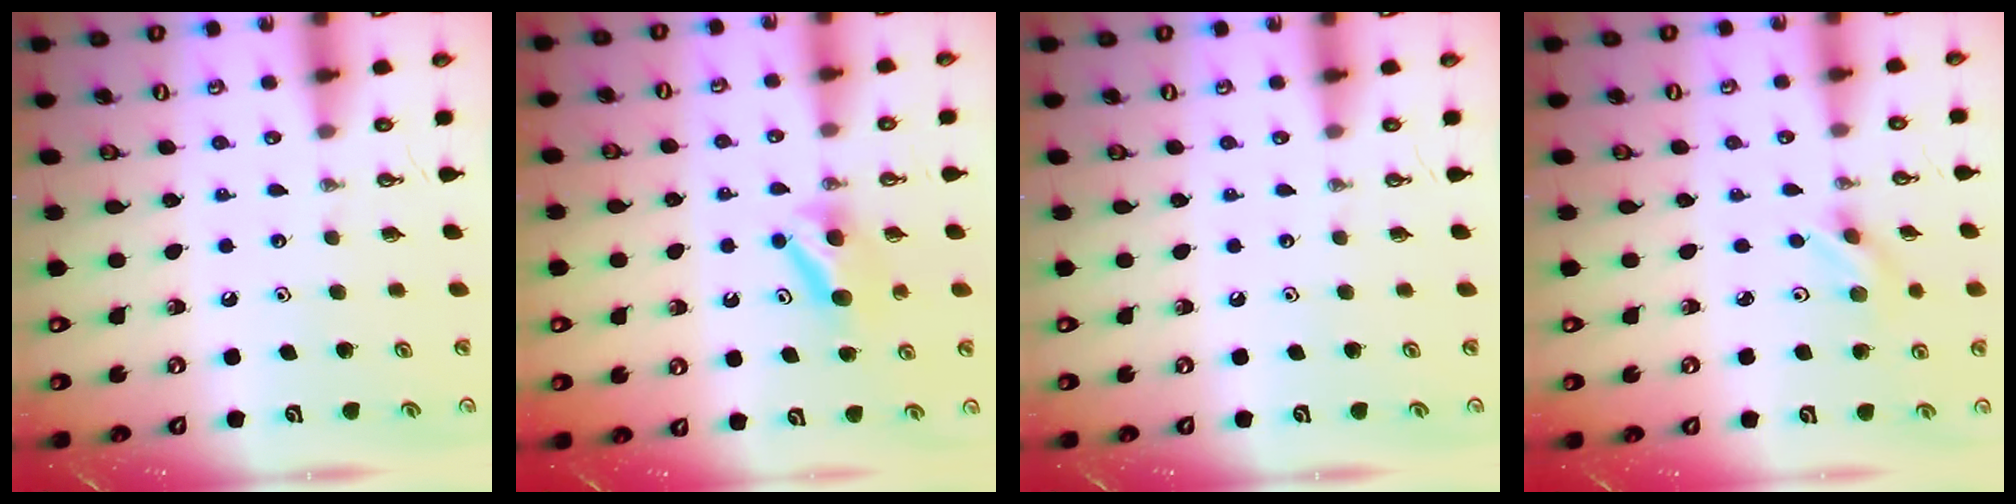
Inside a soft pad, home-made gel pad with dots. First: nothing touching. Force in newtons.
{"total": 5.9, "press": 5.8, "slide": 1.1}
{"total": 0.0}
{"total": 2.2, "press": 2.1, "slide": 0.7}